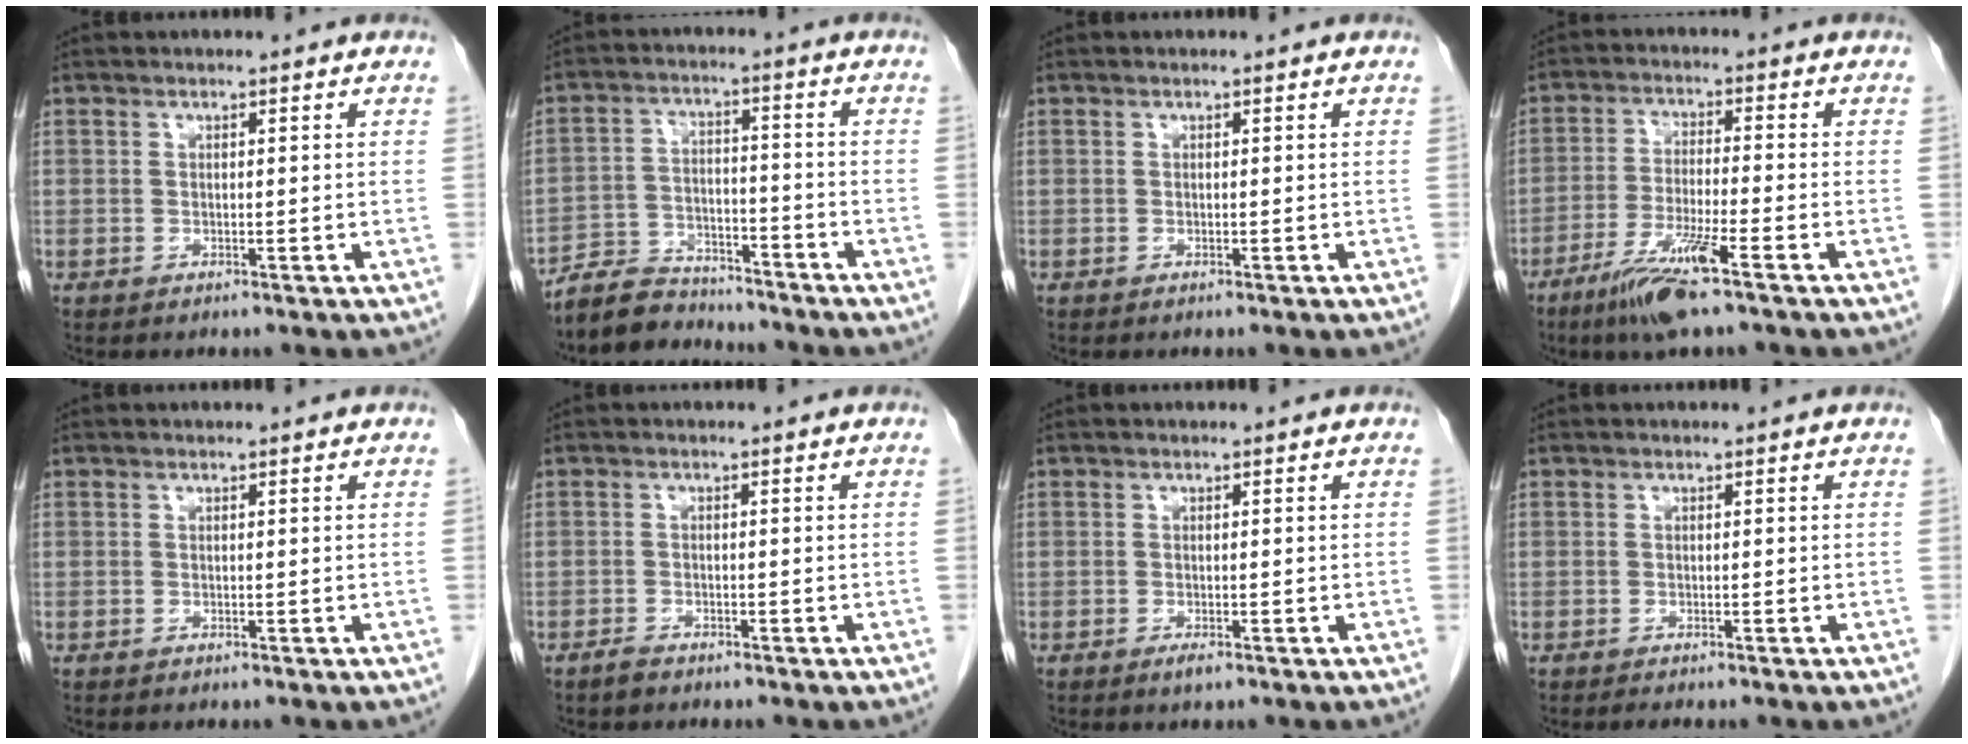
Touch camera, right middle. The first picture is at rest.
{"total": 7.4, "force": [-7.0, 2.5, 0.6], "torque": [-0.014, 0.008, -0.126]}
{"total": 0.0}
{"total": 8.7, "force": [-5.4, -0.2, 6.8], "torque": [-0.135, -0.023, -0.103]}
{"total": 0.0}
{"total": 1.3, "force": [-1.0, 0.6, 0.5], "torque": [-0.015, 0.001, -0.015]}
{"total": 1.0, "force": [-0.6, 0.2, 0.7], "torque": [-0.013, -0.001, -0.008]}
{"total": 0.7, "force": [-0.6, -0.1, 0.3], "torque": [-0.006, -0.001, -0.010]}